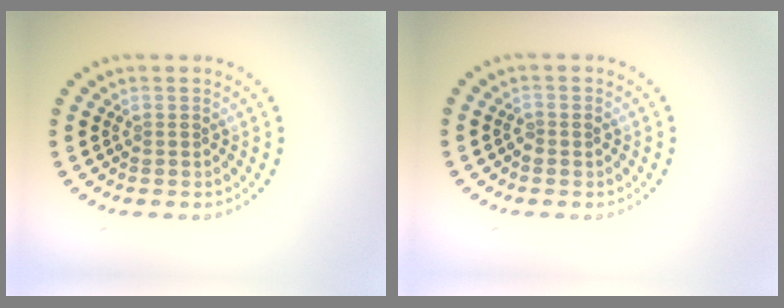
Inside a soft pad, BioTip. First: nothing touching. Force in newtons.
{"total": 0.8, "press": 0.8, "slide": 0.2}